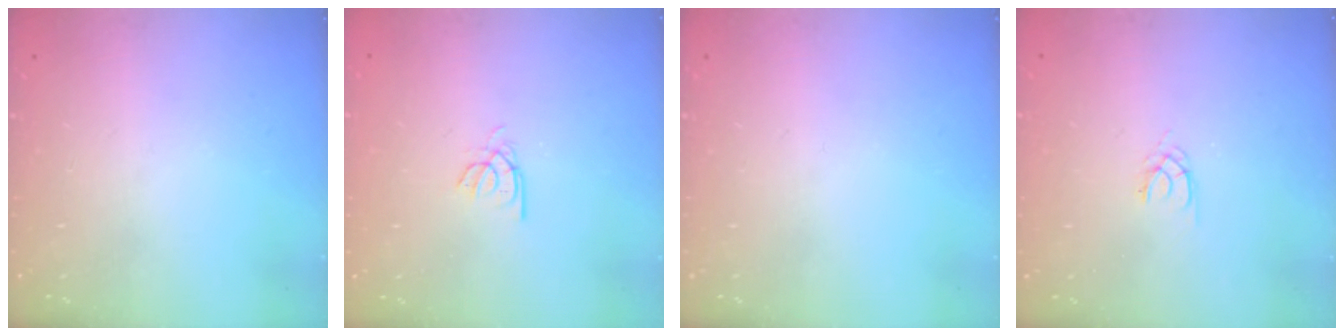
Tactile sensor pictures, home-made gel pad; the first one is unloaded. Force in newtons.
{"total": 2.2, "press": 2.2, "slide": 0.2}
{"total": 0.0}
{"total": 1.3, "press": 1.2, "slide": 0.3}